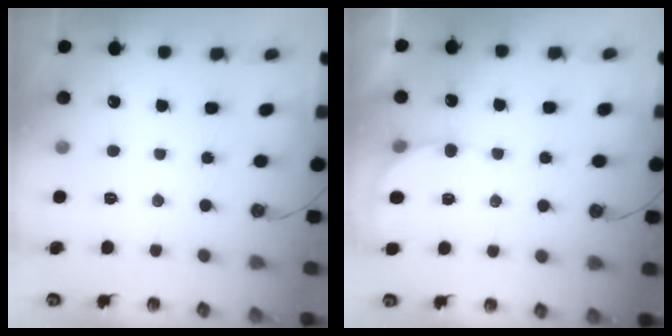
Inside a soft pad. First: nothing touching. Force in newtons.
{"total": 5.0, "press": 4.9, "slide": 0.3}